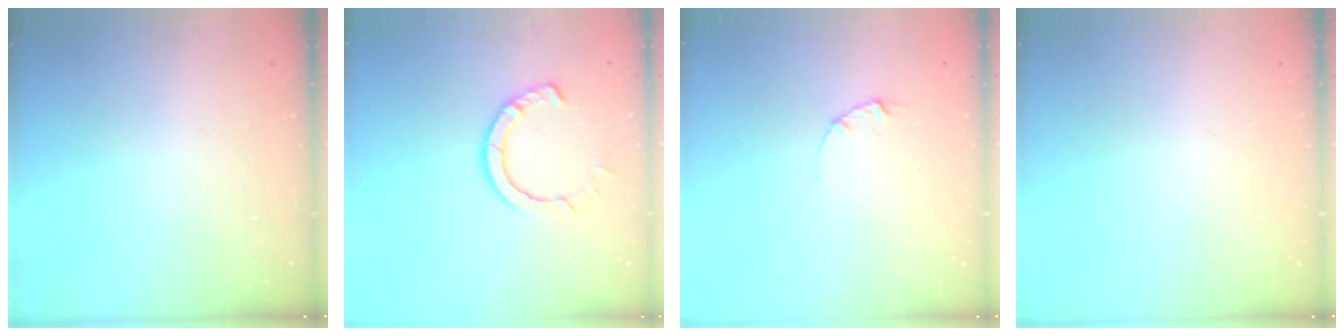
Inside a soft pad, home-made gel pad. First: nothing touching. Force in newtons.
{"total": 8.5, "press": 8.4, "slide": 1.0}
{"total": 2.1, "press": 2.1, "slide": 0.1}
{"total": 0.0}